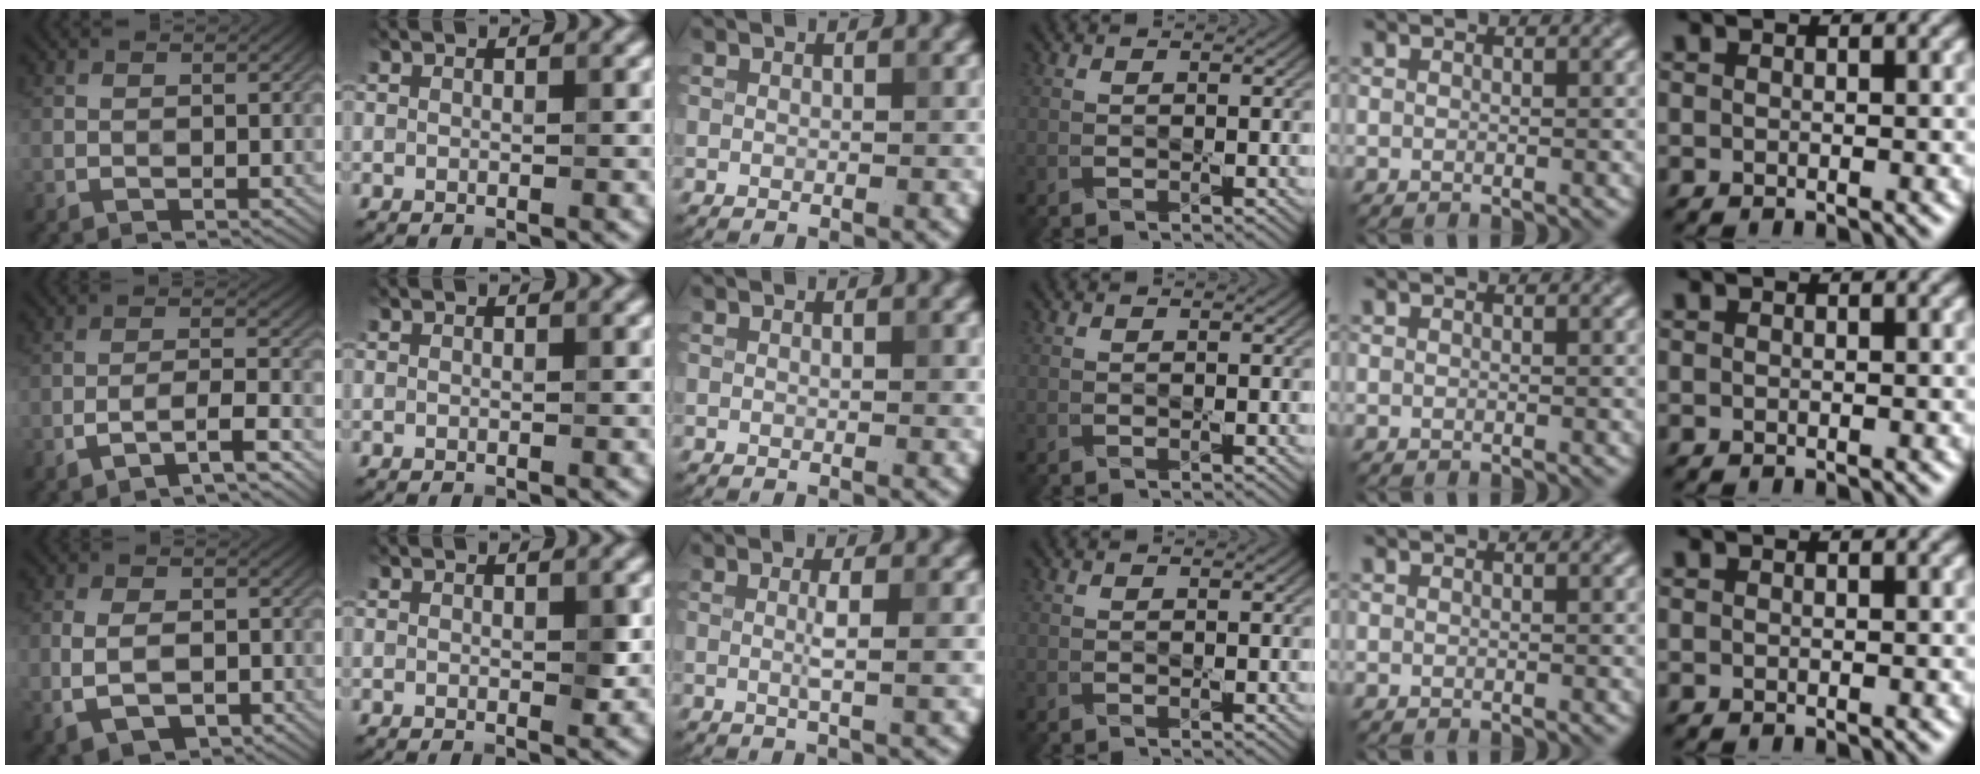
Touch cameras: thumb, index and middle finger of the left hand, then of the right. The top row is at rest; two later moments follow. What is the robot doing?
{"motion": "squeeze", "object": "air blower"}